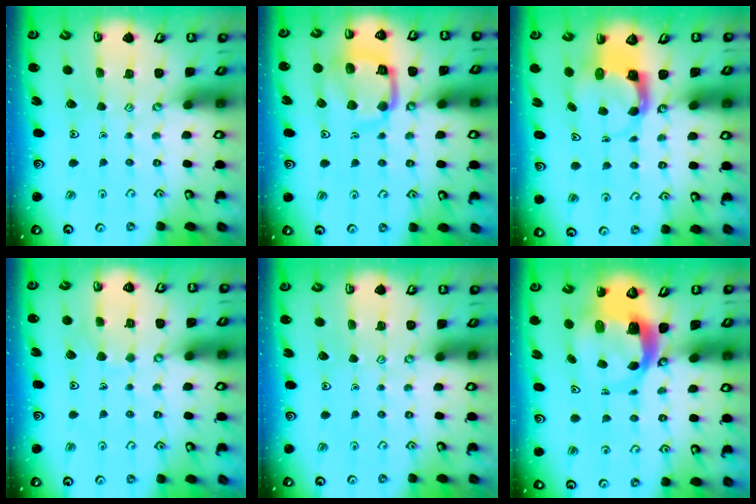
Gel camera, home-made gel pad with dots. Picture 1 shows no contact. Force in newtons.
{"total": 15.5, "press": 15.4, "slide": 1.6}
{"total": 3.6, "press": 3.5, "slide": 0.5}
{"total": 5.1, "press": 5.1, "slide": 0.3}
{"total": 0.0}
{"total": 6.4, "press": 6.3, "slide": 0.9}